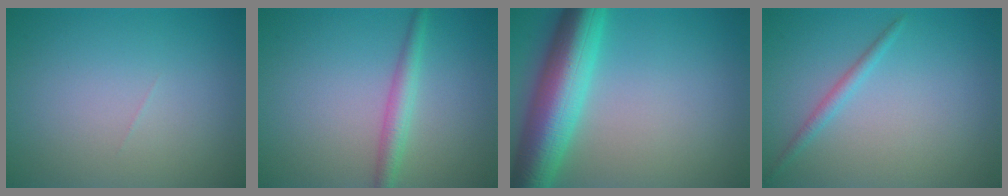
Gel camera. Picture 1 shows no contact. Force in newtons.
{"total": 2.4, "press": 2.4, "slide": 0.0}
{"total": 9.2, "press": 9.2, "slide": 0.1}
{"total": 1.3, "press": 1.3, "slide": 0.0}